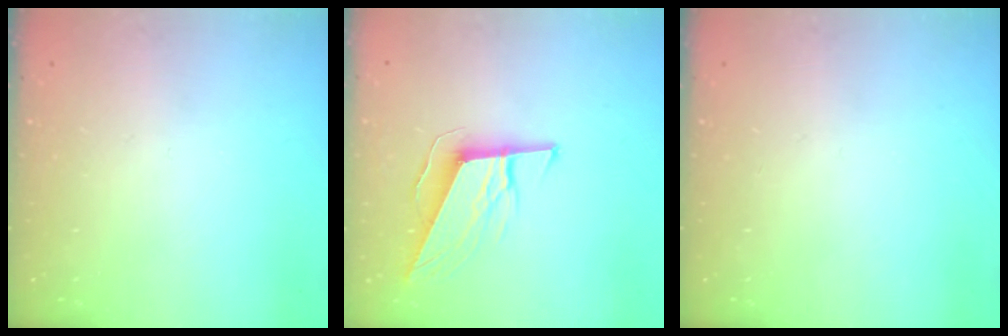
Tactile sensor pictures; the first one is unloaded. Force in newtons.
{"total": 10.3, "press": 10.0, "slide": 2.8}
{"total": 0.0}